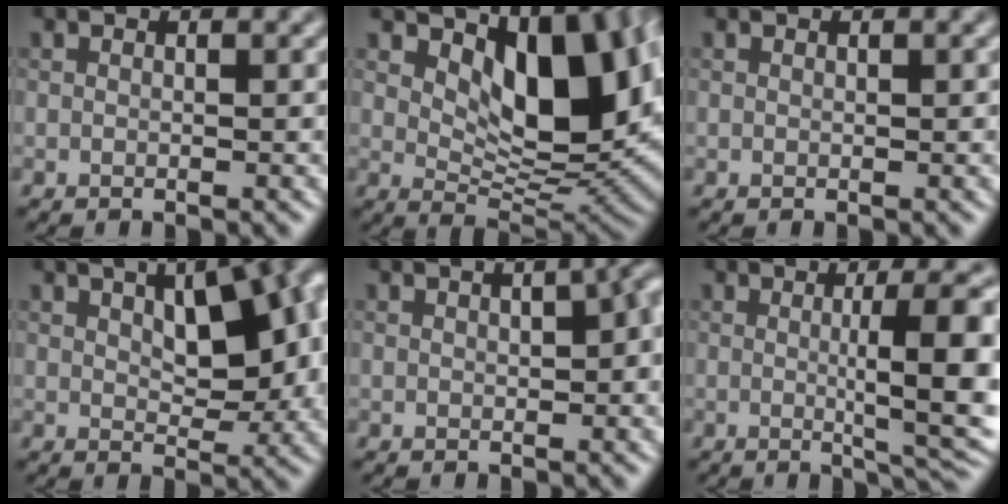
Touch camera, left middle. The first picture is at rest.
{"total": 9.4, "force": [3.7, 4.5, 7.4], "torque": [-0.107, -0.019, 0.063]}
{"total": 0.0}
{"total": 9.1, "force": [2.7, 4.5, 7.4], "torque": [-0.087, 0.014, 0.036]}
{"total": 4.7, "force": [1.2, 2.0, 4.2], "torque": [-0.050, 0.011, 0.020]}
{"total": 8.3, "force": [0.1, 1.8, 8.1], "torque": [-0.103, -0.001, 0.006]}